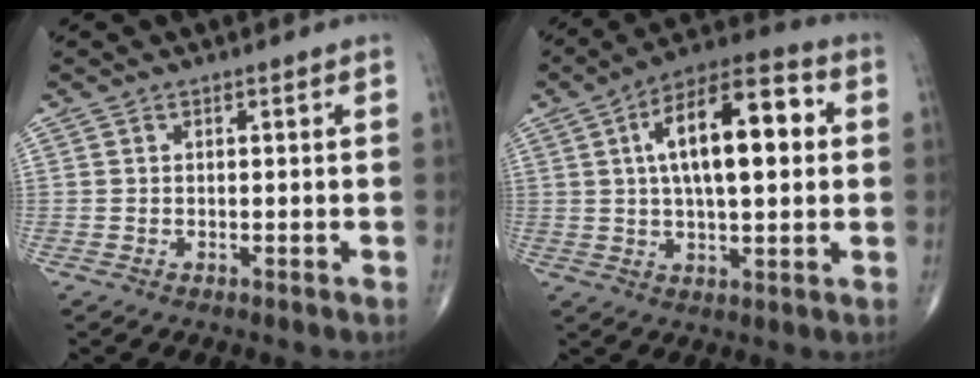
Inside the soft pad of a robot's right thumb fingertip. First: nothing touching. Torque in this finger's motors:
{"motor_torque": [0.89, 3.47, 1.49, 0.24, 0.35]}